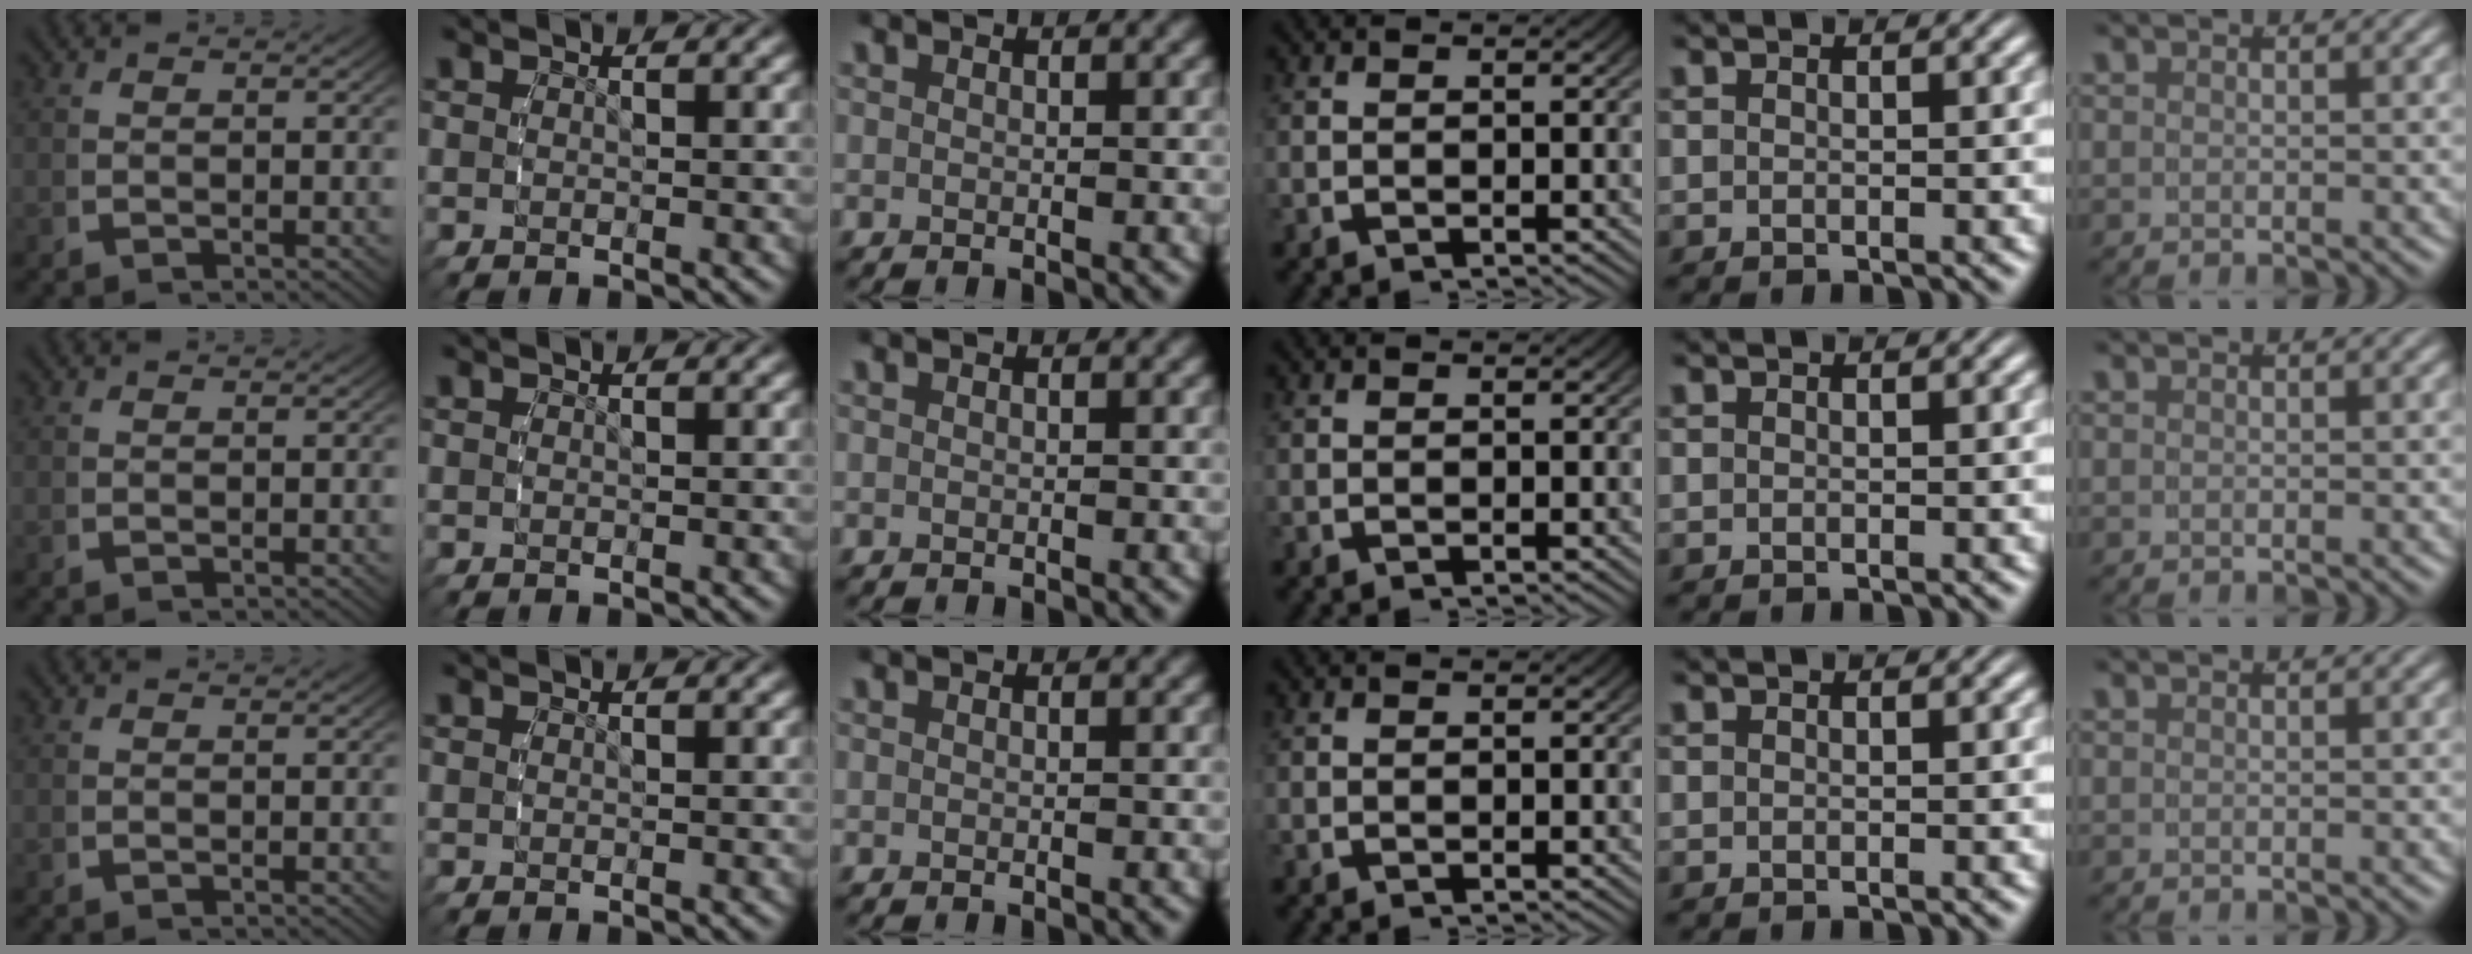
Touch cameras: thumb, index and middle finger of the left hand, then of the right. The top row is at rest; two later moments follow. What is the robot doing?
{"motion": "reach", "object": "photo album"}